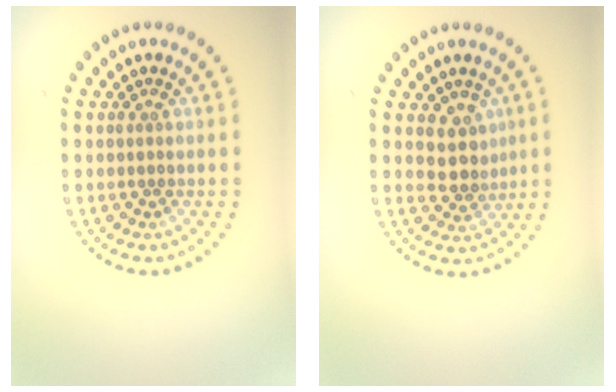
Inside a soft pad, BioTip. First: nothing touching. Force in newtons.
{"total": 2.8, "press": 2.2, "slide": 1.6}